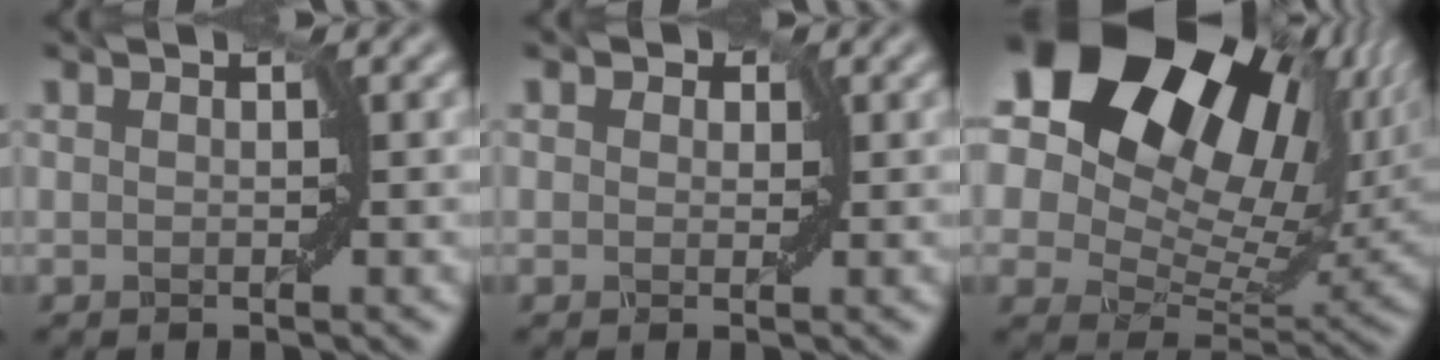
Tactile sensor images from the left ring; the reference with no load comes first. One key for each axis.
{"total": 1.5, "fx": 0.7, "fy": 1.1, "fz": 0.6, "tx": -0.008, "ty": 0.002, "tz": 0.001}
{"total": 21.2, "fx": 10.1, "fy": 13.1, "fz": 13.2, "tx": -0.227, "ty": 0.065, "tz": 0.161}